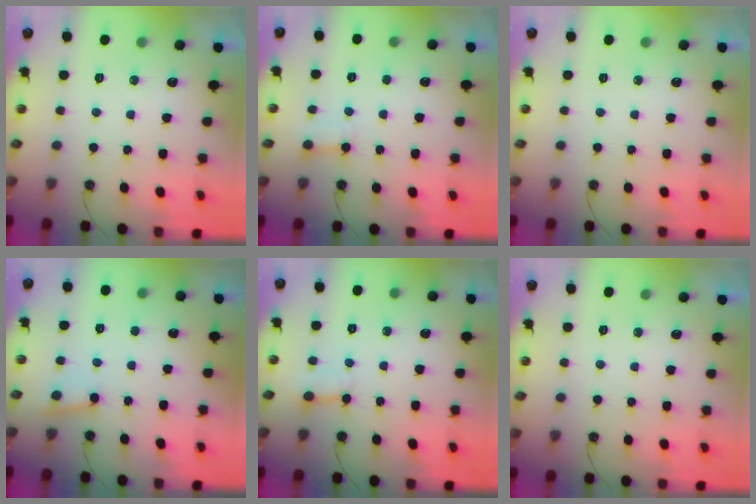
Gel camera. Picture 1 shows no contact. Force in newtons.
{"total": 4.8, "press": 4.8, "slide": 0.1}
{"total": 0.0}
{"total": 3.7, "press": 3.7, "slide": 0.4}
{"total": 3.0, "press": 3.0, "slide": 0.2}
{"total": 0.0}